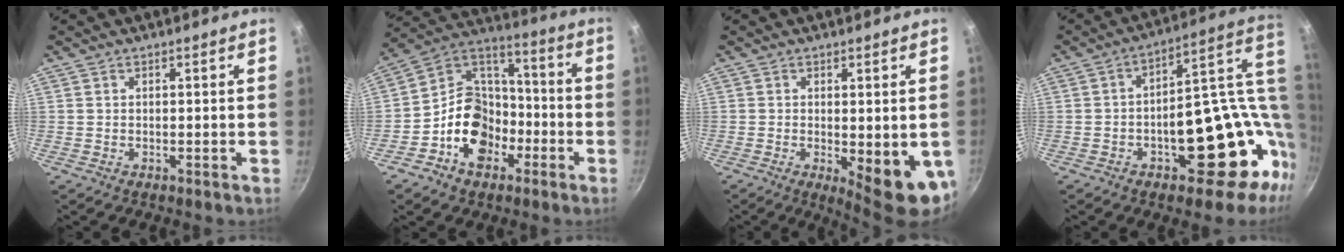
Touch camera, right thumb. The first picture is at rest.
{"total": 15.2, "force": [-5.8, 11.6, 8.0], "torque": [-0.097, 0.062, -0.110]}
{"total": 10.9, "force": [-2.0, 3.6, 10.1], "torque": [-0.110, -0.013, -0.015]}
{"total": 23.8, "force": [-1.2, 13.3, 19.6], "torque": [-0.201, 0.029, 0.005]}